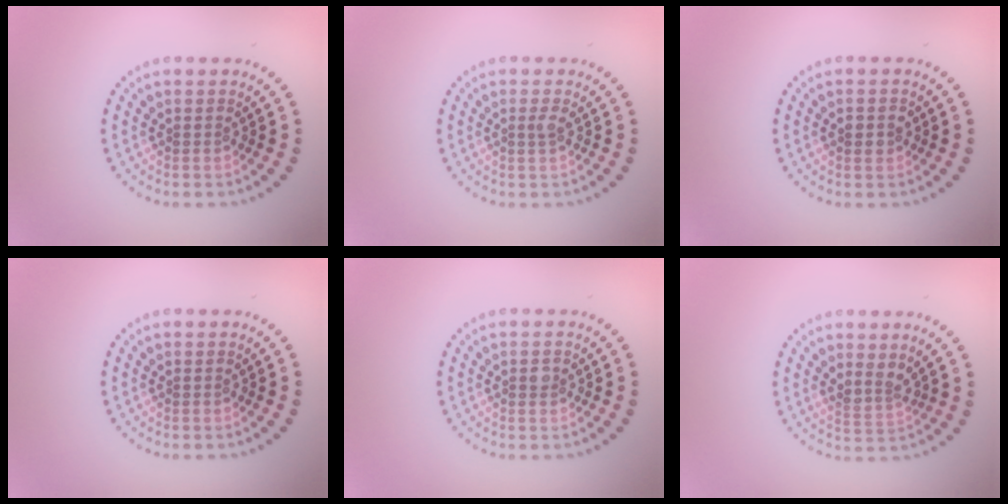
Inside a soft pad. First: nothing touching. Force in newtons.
{"total": 0.8, "press": 0.5, "slide": 0.5}
{"total": 1.9, "press": 1.9, "slide": 0.1}
{"total": 0.0}
{"total": 0.9, "press": 0.9, "slide": 0.0}
{"total": 2.2, "press": 1.6, "slide": 1.5}